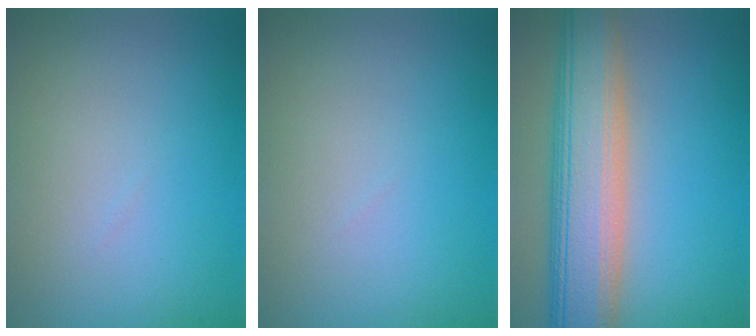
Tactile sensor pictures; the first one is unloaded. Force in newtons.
{"total": 0.0}
{"total": 9.4, "press": 9.4, "slide": 0.4}